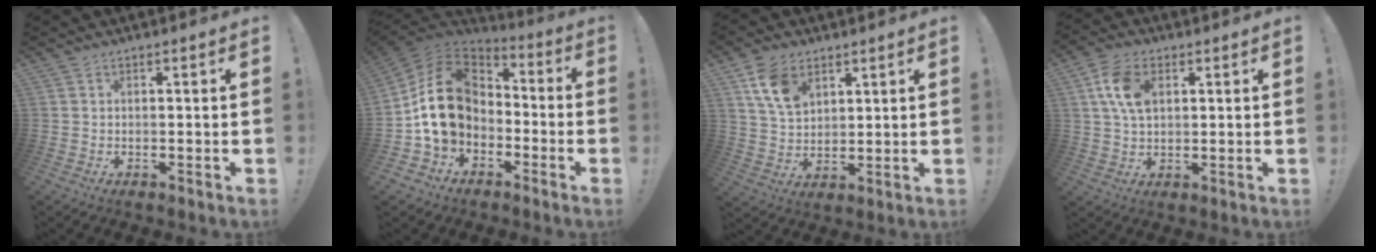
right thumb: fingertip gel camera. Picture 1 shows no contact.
{"total": 19.1, "force": [-0.1, 14.6, 12.2], "torque": [-0.215, 0.020, 0.011]}
{"total": 10.7, "force": [5.8, 6.9, 5.8], "torque": [-0.100, -0.015, 0.113]}
{"total": 10.2, "force": [3.0, 6.6, 7.2], "torque": [-0.141, 0.008, 0.059]}